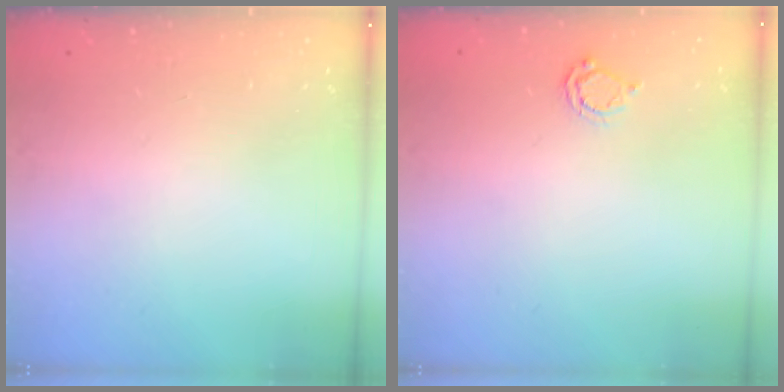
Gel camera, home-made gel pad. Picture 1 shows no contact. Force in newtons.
{"total": 4.0, "press": 4.0, "slide": 0.2}